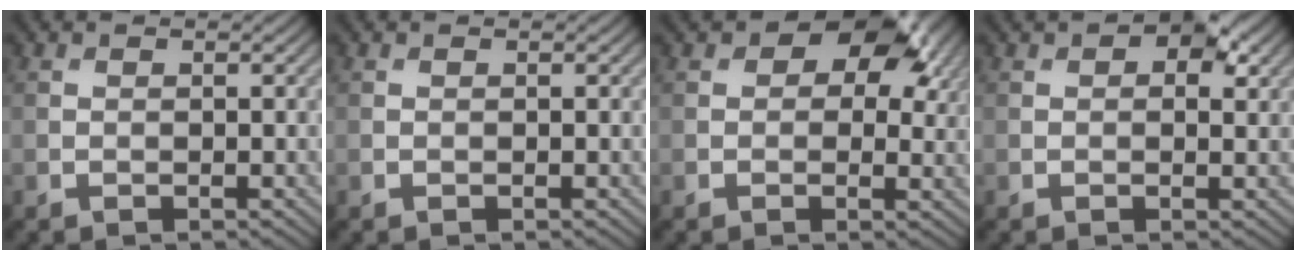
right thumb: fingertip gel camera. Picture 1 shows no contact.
{"total": 0.0}
{"total": 9.2, "force": [4.2, 5.4, 6.1], "torque": [-0.074, 0.001, 0.062]}
{"total": 4.4, "force": [2.0, 2.3, 3.2], "torque": [-0.042, 0.002, 0.025]}